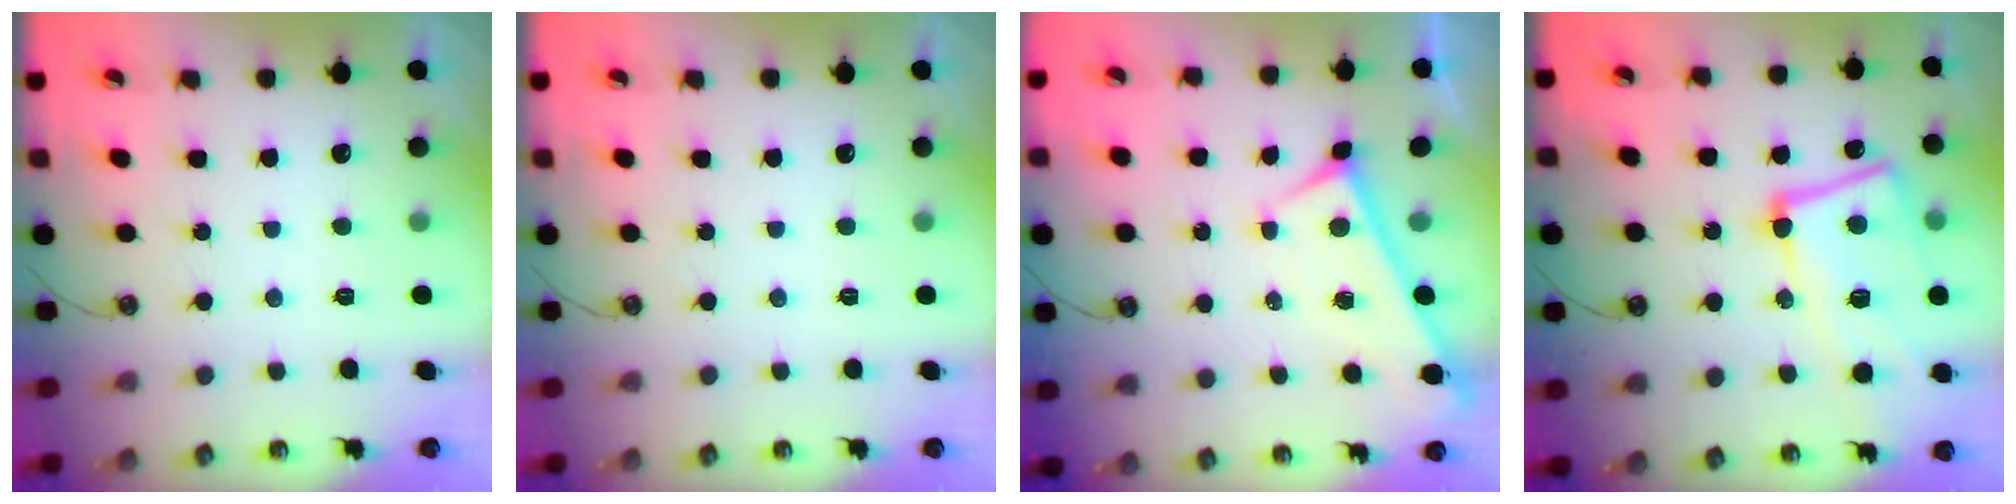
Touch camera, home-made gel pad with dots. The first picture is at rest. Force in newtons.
{"total": 0.0}
{"total": 0.0}
{"total": 14.3, "press": 13.9, "slide": 3.1}